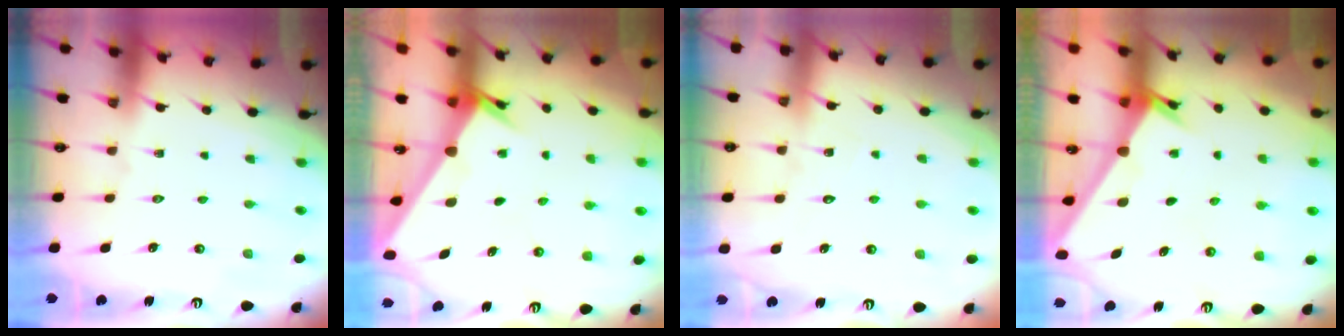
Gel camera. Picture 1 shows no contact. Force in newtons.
{"total": 2.5, "press": 2.5, "slide": 0.2}
{"total": 4.2, "press": 4.2, "slide": 0.4}
{"total": 2.4, "press": 2.4, "slide": 0.2}